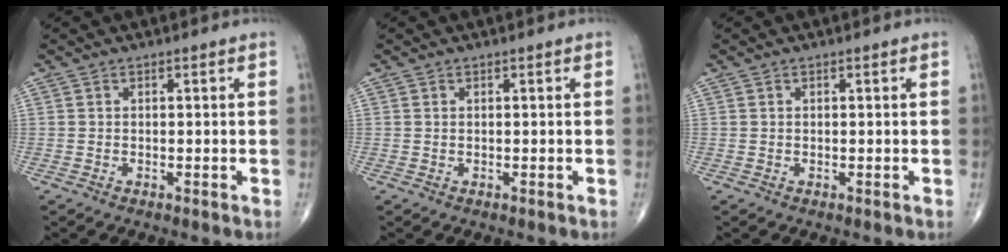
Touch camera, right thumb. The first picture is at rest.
{"total": 0.0}
{"total": 0.0}